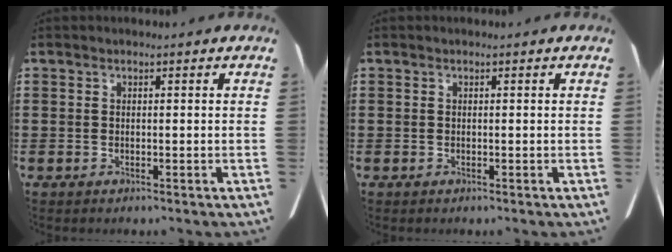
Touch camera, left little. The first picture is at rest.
{"total": 0.0}